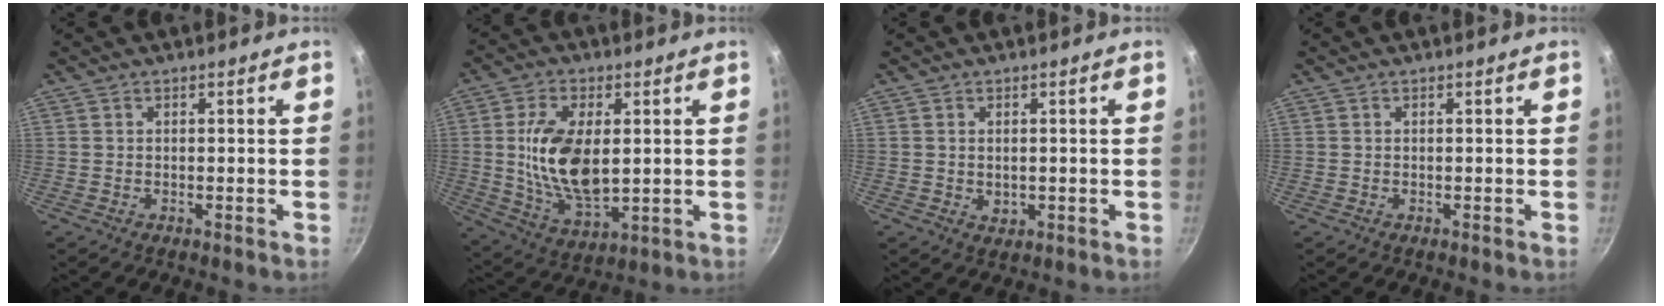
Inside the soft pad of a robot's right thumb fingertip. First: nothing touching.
{"total": 15.1, "force": [1.5, 8.1, 12.7], "torque": [-0.227, -0.010, 0.036]}
{"total": 2.0, "force": [0.1, 1.5, 1.4], "torque": [-0.020, -0.002, 0.003]}
{"total": 0.0}